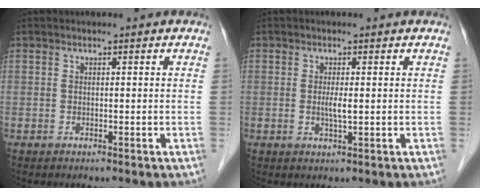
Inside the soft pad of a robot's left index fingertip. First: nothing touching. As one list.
[{"total": 2.2, "force": [0.1, 0.4, 2.1], "torque": [-0.039, -0.006, 0.003]}]